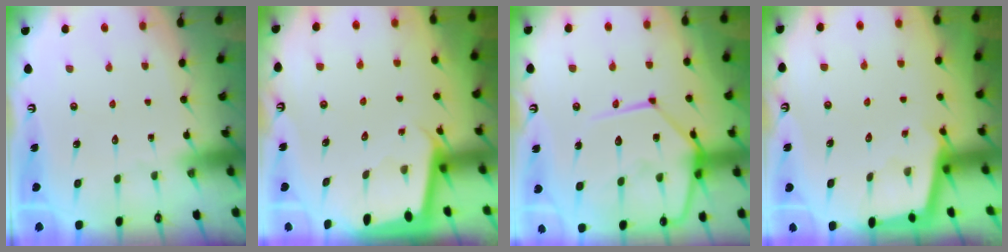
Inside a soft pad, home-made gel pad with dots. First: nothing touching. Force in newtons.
{"total": 1.8, "press": 1.7, "slide": 0.1}
{"total": 18.8, "press": 18.7, "slide": 2.0}
{"total": 2.4, "press": 2.4, "slide": 0.2}